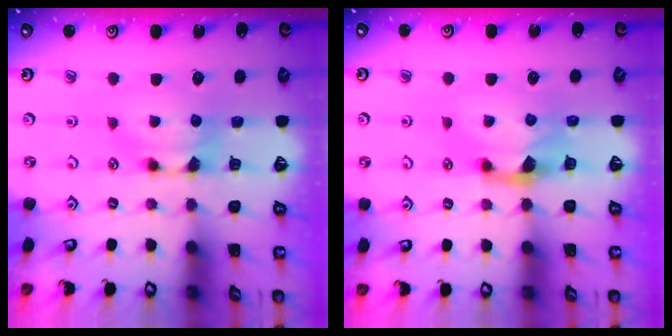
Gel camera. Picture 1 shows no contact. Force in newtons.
{"total": 1.2, "press": 0.9, "slide": 0.9}